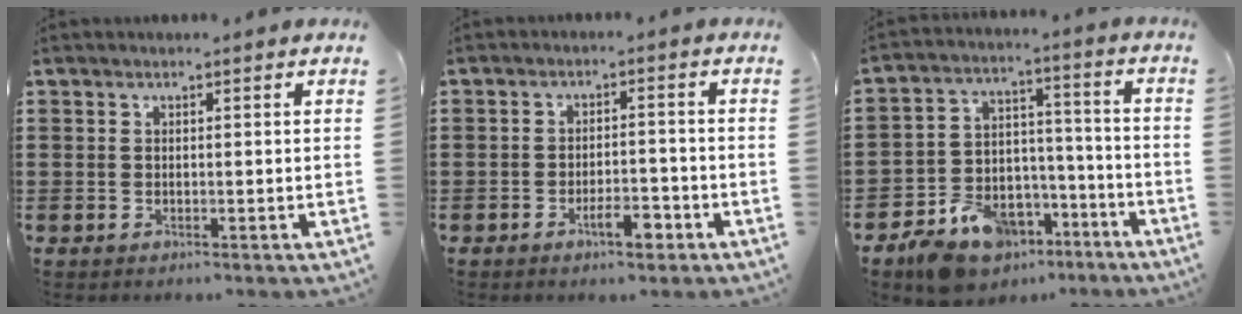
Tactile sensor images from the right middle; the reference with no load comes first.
{"total": 4.5, "force": [-2.9, 1.6, 3.1], "torque": [-0.047, 0.010, -0.053]}
{"total": 9.4, "force": [-7.5, 5.2, 2.3], "torque": [-0.059, 0.034, -0.142]}